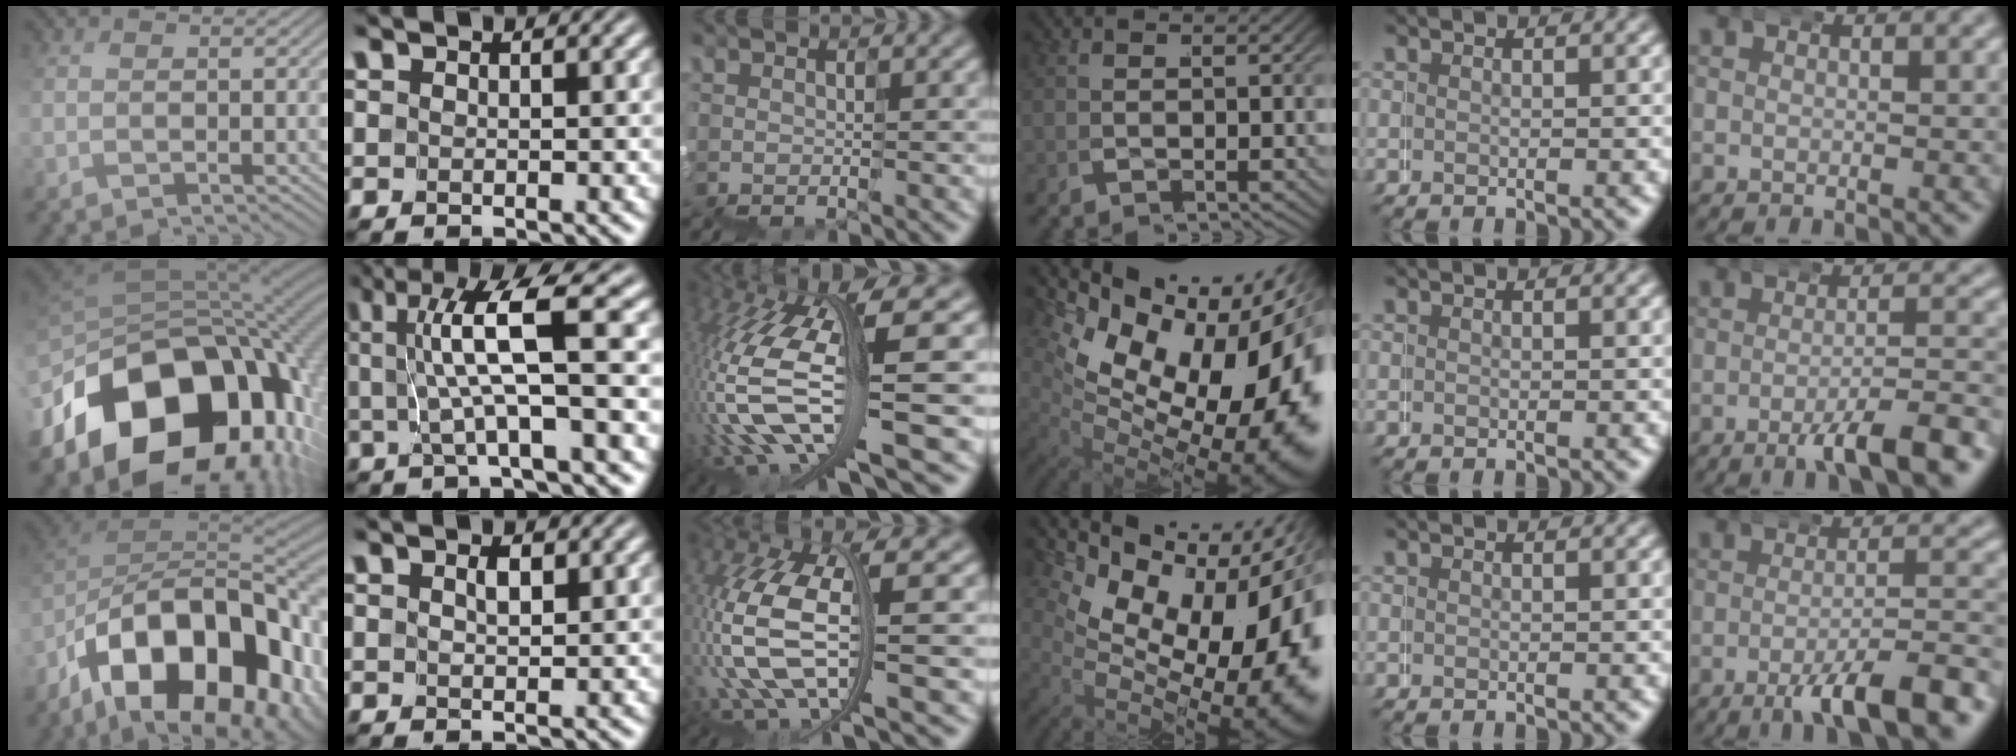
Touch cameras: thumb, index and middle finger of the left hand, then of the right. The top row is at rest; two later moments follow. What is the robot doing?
{"motion": "wrap", "object": "duck tape"}